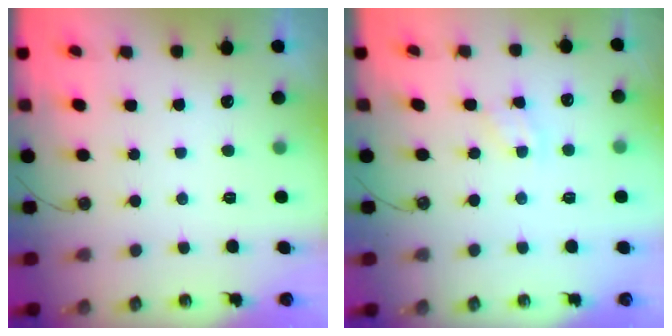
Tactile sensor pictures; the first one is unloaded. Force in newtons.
{"total": 2.8, "press": 2.8, "slide": 0.4}